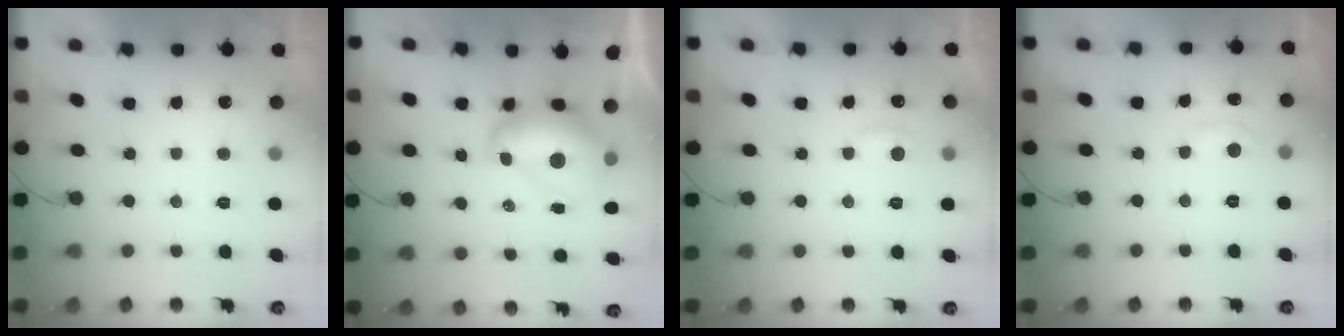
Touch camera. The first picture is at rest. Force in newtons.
{"total": 11.2, "press": 11.2, "slide": 1.0}
{"total": 6.0, "press": 6.0, "slide": 0.6}
{"total": 3.3, "press": 3.3, "slide": 0.5}